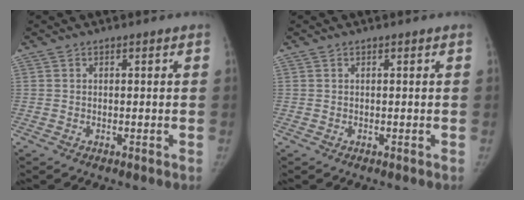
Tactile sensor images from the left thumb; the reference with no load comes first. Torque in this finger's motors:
{"motor_torque": [0.02, 0.02, 0.00, -0.01, 0.00]}